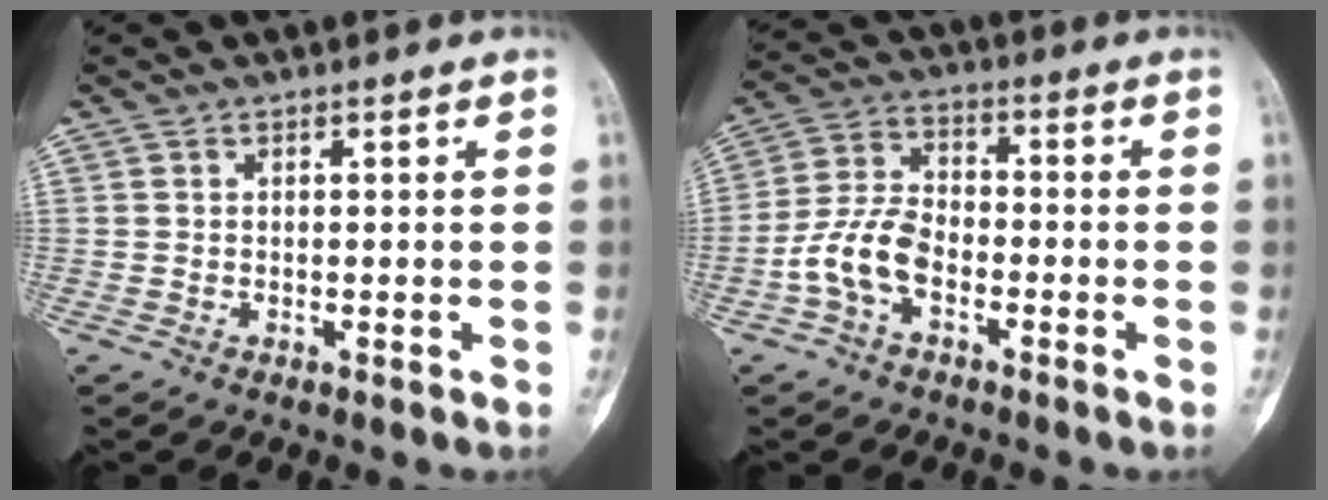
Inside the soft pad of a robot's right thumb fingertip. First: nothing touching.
{"total": 8.8, "force": [-3.5, 5.3, 6.1], "torque": [-0.120, 0.032, -0.074]}